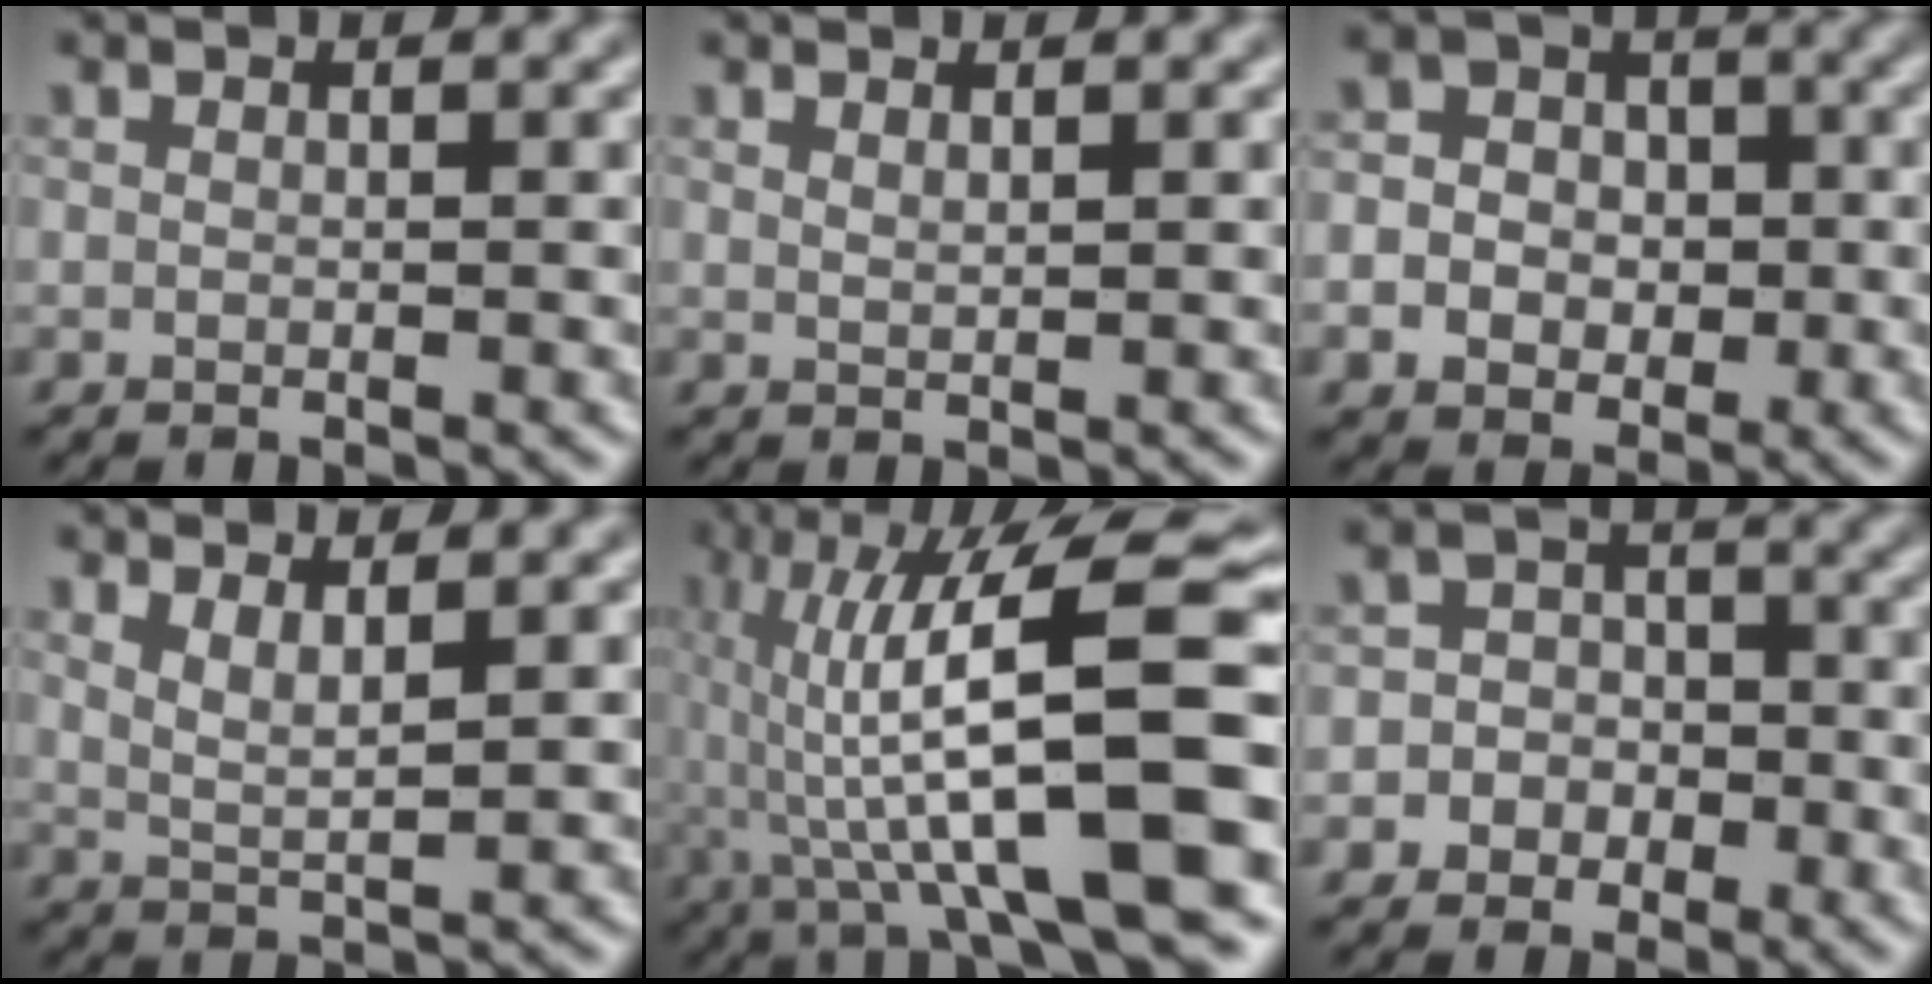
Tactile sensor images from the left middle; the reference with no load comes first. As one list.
[{"total": 1.1, "force": [0.8, 0.5, 0.6], "torque": [-0.010, -0.008, 0.006]}, {"total": 6.5, "force": [-0.9, 5.9, 2.6], "torque": [-0.035, 0.009, -0.048]}, {"total": 2.7, "force": [1.8, 0.9, 1.8], "torque": [-0.030, -0.012, 0.029]}, {"total": 13.9, "force": [-1.7, 3.1, 13.5], "torque": [-0.230, 0.016, -0.030]}, {"total": 5.0, "force": [-1.9, 4.6, 0.8], "torque": [0.016, 0.001, -0.056]}]